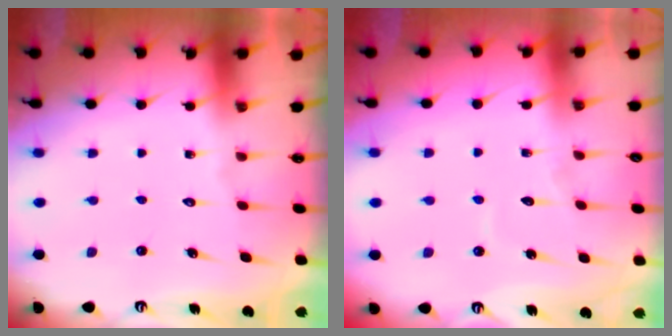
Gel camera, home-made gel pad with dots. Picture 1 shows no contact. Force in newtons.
{"total": 4.9, "press": 4.9, "slide": 0.3}